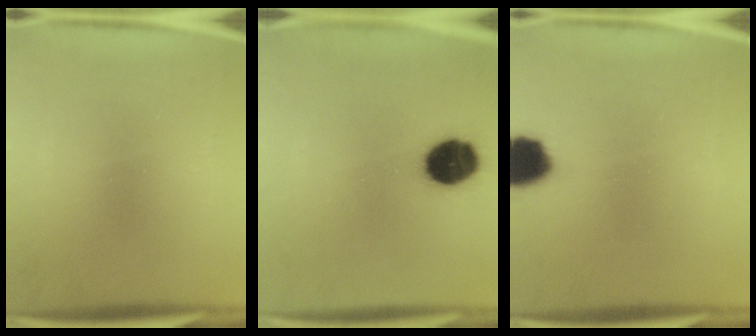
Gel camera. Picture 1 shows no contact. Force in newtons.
{"total": 11.9}
{"total": 9.8}